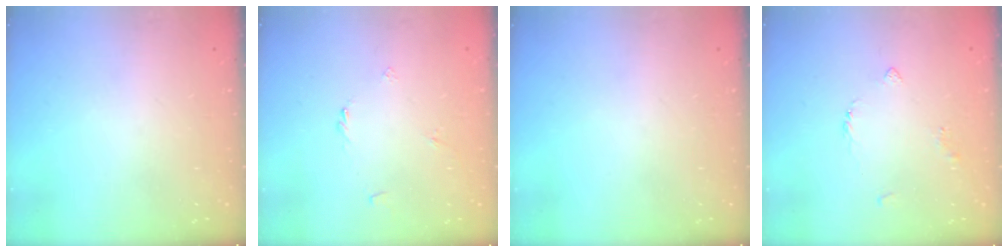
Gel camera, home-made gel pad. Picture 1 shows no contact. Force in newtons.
{"total": 1.8, "press": 1.8, "slide": 0.5}
{"total": 0.0}
{"total": 3.1, "press": 3.1, "slide": 0.5}